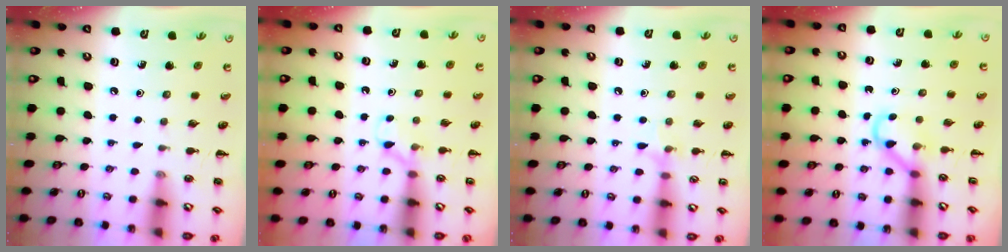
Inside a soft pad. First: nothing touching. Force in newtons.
{"total": 6.2, "press": 5.9, "slide": 1.9}
{"total": 6.4, "press": 6.0, "slide": 2.0}
{"total": 2.9, "press": 2.8, "slide": 0.9}